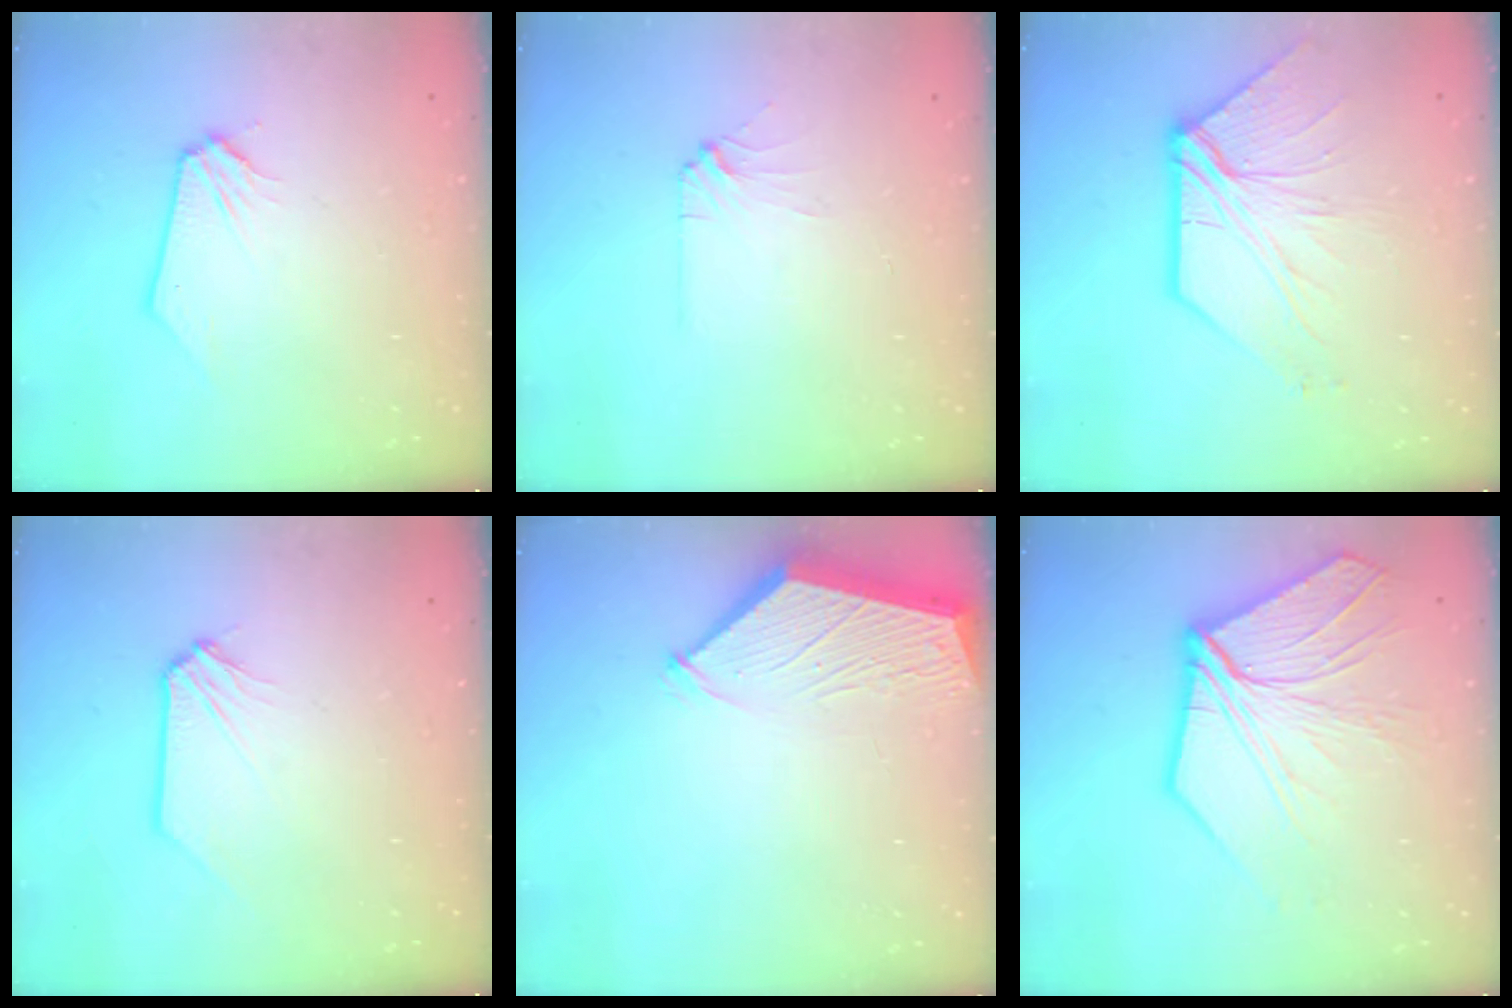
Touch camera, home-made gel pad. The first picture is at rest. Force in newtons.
{"total": 2.9, "press": 2.8, "slide": 0.5}
{"total": 9.7, "press": 9.7, "slide": 0.4}
{"total": 1.1, "press": 1.1, "slide": 0.2}
{"total": 2.9, "press": 2.9, "slide": 0.4}
{"total": 14.5, "press": 14.3, "slide": 2.4}